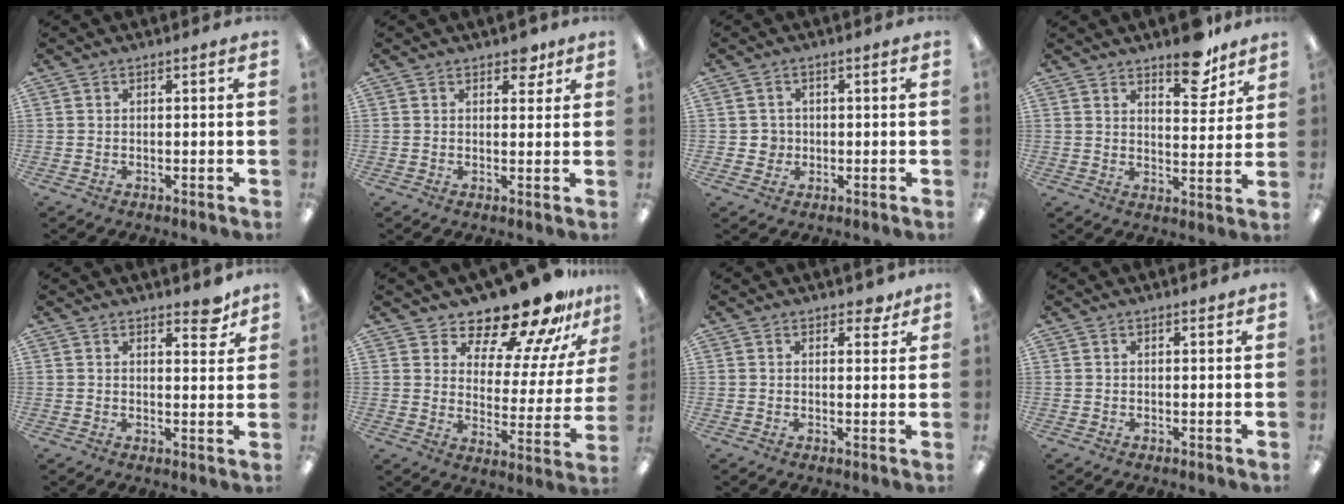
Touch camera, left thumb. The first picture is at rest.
{"total": 4.3, "force": [3.0, 2.4, 1.9], "torque": [-0.011, -0.009, 0.048]}
{"total": 2.8, "force": [-0.1, 2.8, 0.3], "torque": [-0.003, 0.002, -0.007]}
{"total": 9.8, "force": [7.7, 3.7, 4.7], "torque": [-0.041, -0.054, 0.130]}
{"total": 5.3, "force": [4.1, 2.2, 2.5], "torque": [-0.010, -0.027, 0.066]}
{"total": 18.6, "force": [16.4, 4.9, 7.2], "torque": [-0.107, -0.136, 0.276]}
{"total": 3.0, "force": [2.3, 1.6, 1.1], "torque": [-0.002, -0.006, 0.037]}
{"total": 0.8, "force": [0.7, 0.3, 0.2], "torque": [0.005, -0.003, 0.012]}